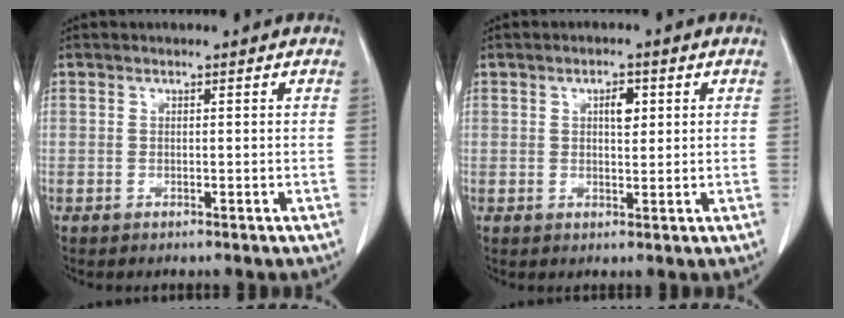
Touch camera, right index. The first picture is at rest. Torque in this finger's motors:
{"motor_torque": [0.17, 0.08, 0.06, 0.02]}